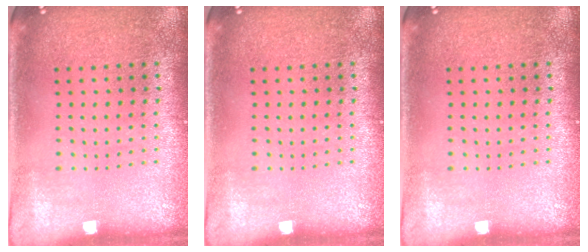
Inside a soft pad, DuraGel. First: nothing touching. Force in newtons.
{"total": 0.0}
{"total": 0.0}